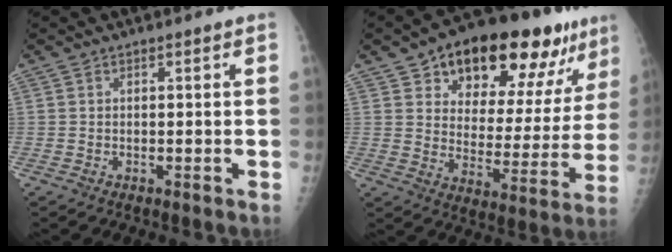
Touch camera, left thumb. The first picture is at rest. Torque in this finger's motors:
{"motor_torque": [0.51, 0.58, -0.04, -0.43, 0.28]}